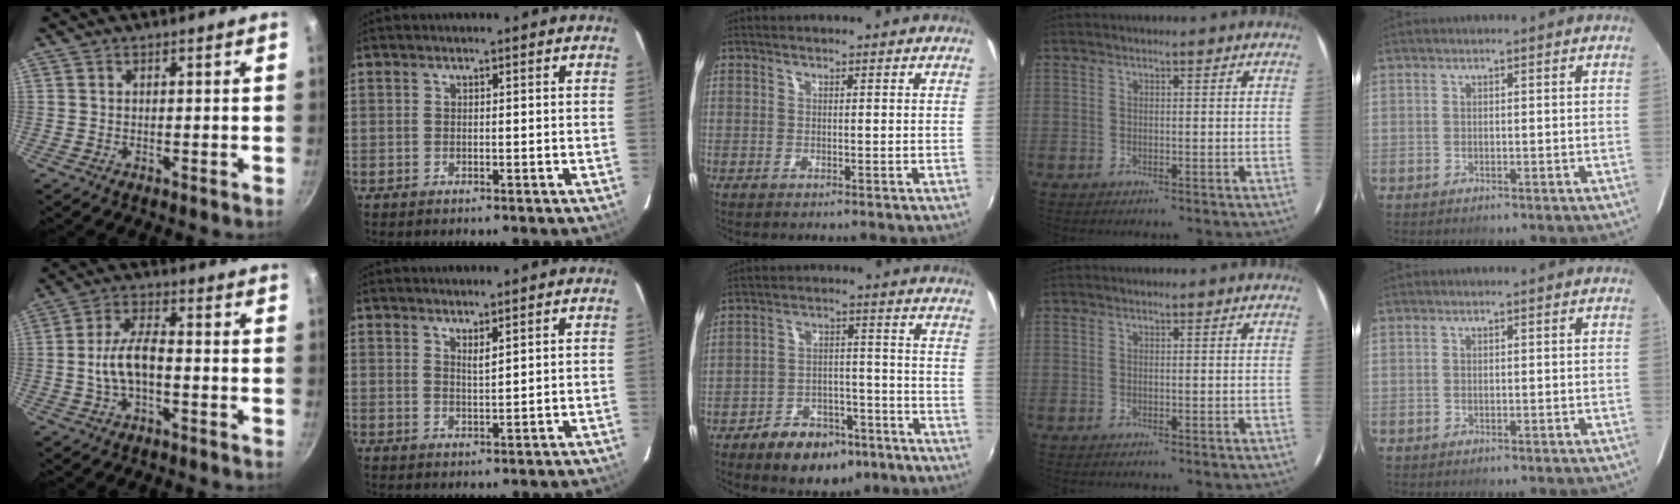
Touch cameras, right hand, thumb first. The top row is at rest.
{"thumb": {"total": 7.9, "force": [-1.6, 3.6, 6.9], "torque": [-0.126, 0.030, -0.035]}, "index": {"total": 2.0, "force": [1.4, 0.2, 1.3], "torque": [-0.022, -0.002, 0.024]}, "middle": {"total": 11.9, "force": [-8.1, 6.8, 5.6], "torque": [-0.108, 0.020, -0.106]}}